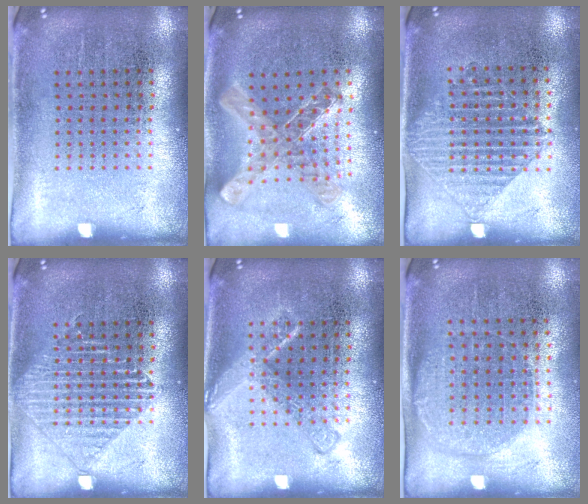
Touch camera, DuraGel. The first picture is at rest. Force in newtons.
{"total": 1.1, "press": 1.0, "slide": 0.2}
{"total": 1.2, "press": 1.1, "slide": 0.6}
{"total": 2.0, "press": 2.0, "slide": 0.3}
{"total": 1.5, "press": 1.5, "slide": 0.2}
{"total": 1.3, "press": 1.1, "slide": 0.6}